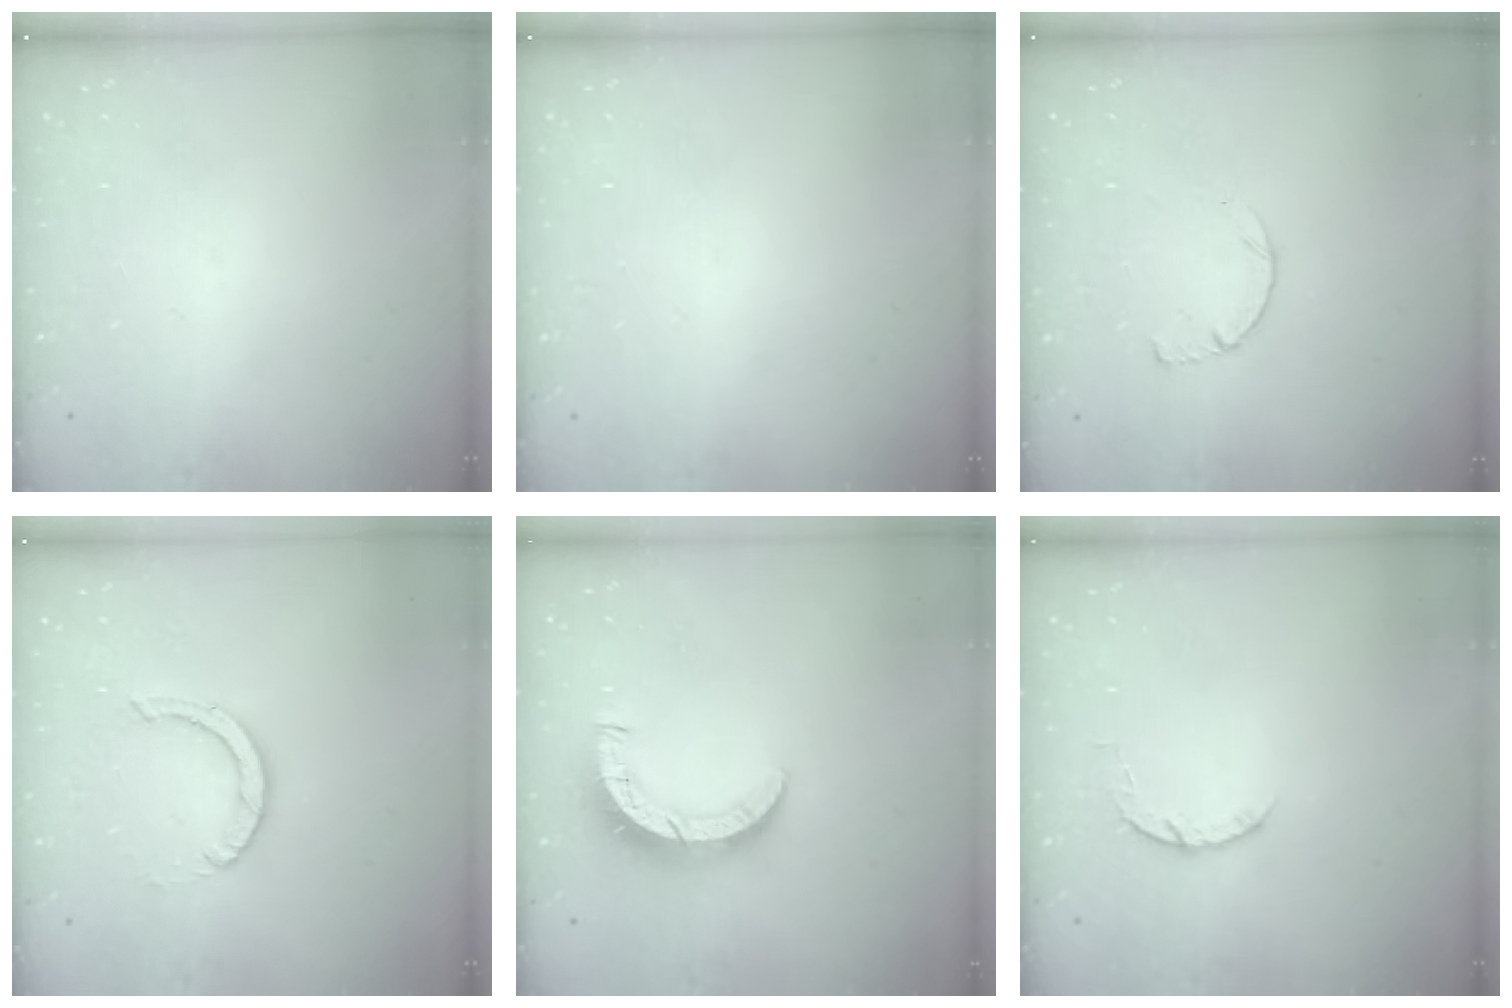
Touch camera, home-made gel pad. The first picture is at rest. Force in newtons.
{"total": 2.7, "press": 2.7, "slide": 0.2}
{"total": 2.5, "press": 2.5, "slide": 0.3}
{"total": 3.6, "press": 3.6, "slide": 0.3}
{"total": 7.8, "press": 7.8, "slide": 0.6}
{"total": 4.1, "press": 4.1, "slide": 0.6}